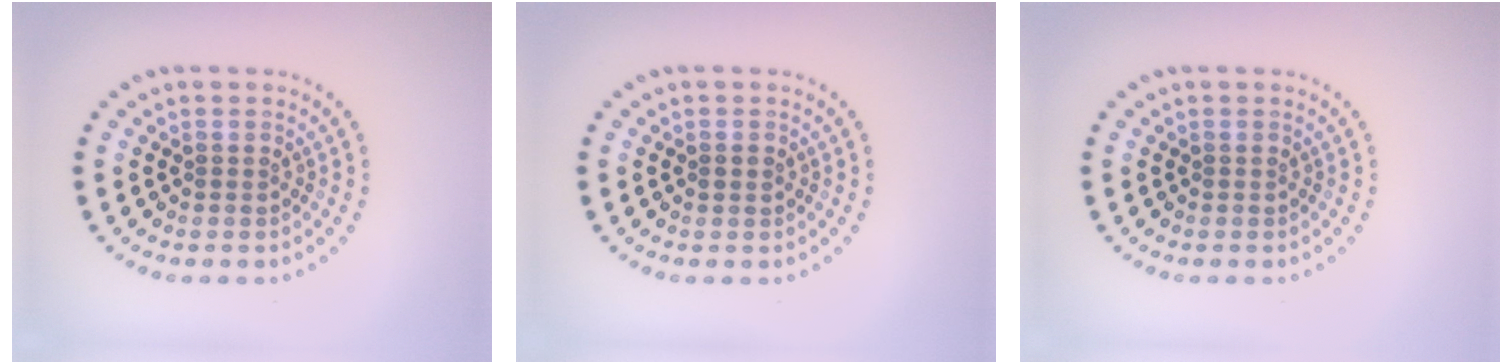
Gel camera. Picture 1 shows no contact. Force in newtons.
{"total": 1.0, "press": 0.9, "slide": 0.2}
{"total": 0.0}